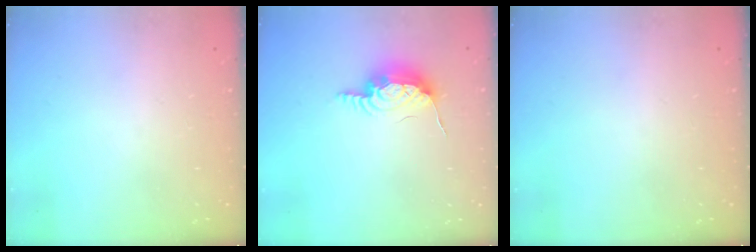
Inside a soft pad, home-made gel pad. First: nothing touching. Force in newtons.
{"total": 9.9, "press": 9.9, "slide": 1.0}
{"total": 0.0}